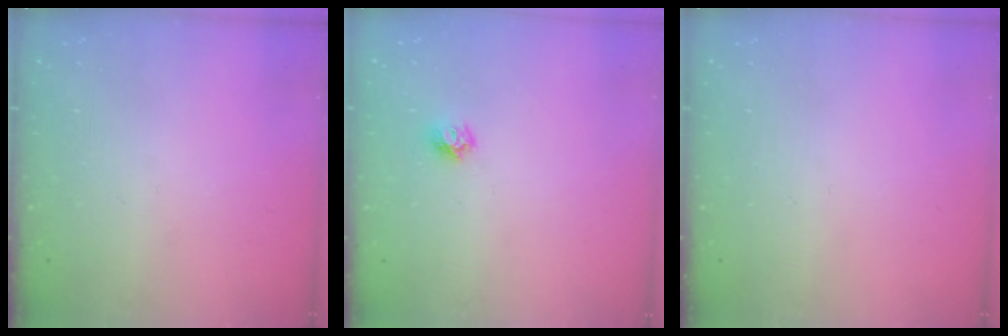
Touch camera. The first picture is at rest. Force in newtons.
{"total": 5.5, "press": 5.5, "slide": 0.3}
{"total": 0.0}